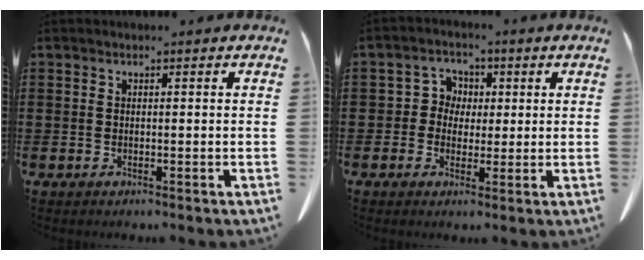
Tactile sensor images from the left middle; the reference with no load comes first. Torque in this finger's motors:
{"motor_torque": [0.31, 1.29, 0.02, 0.01]}